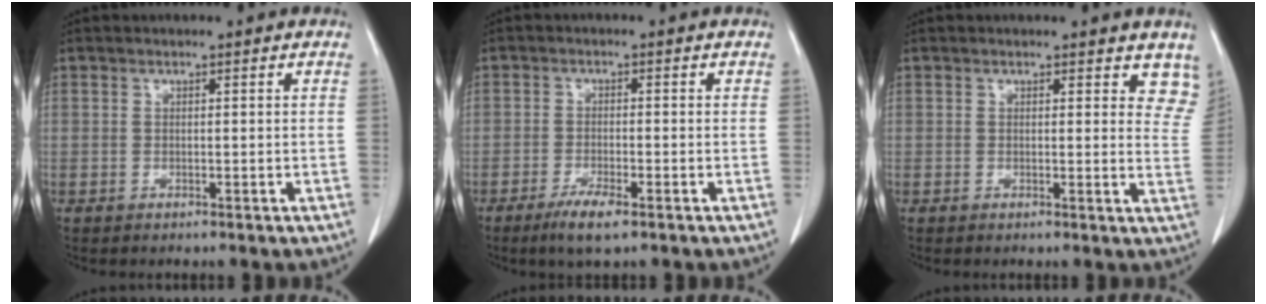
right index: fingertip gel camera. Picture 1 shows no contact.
{"total": 4.3, "force": [-2.8, 0.6, 3.2], "torque": [-0.066, -0.008, -0.049]}
{"total": 6.1, "force": [5.3, 2.5, 1.8], "torque": [0.008, -0.016, 0.038]}